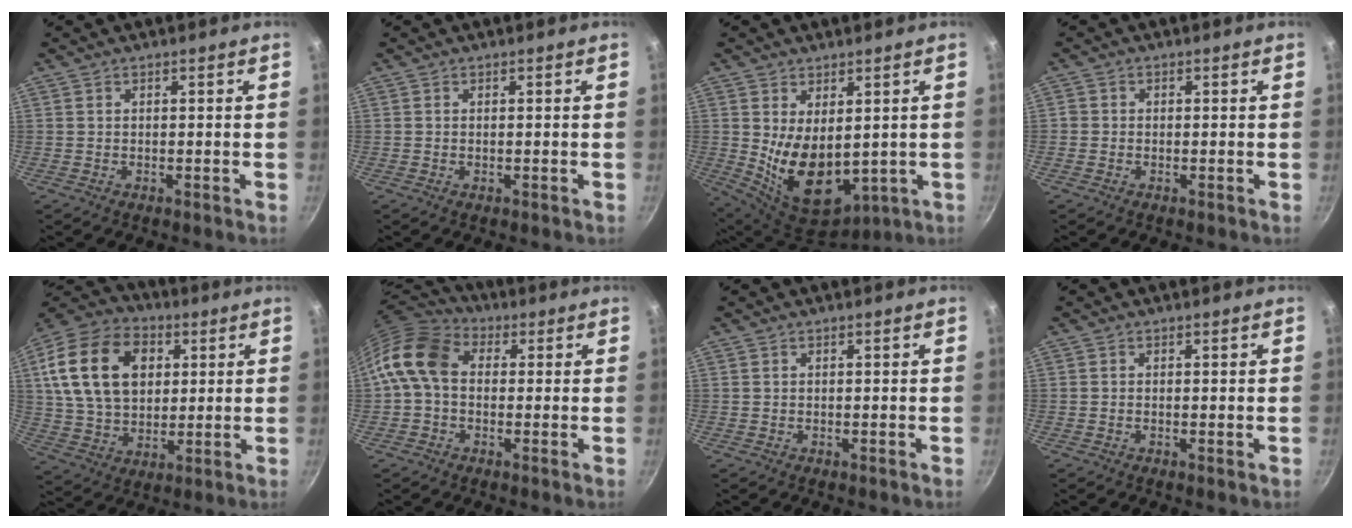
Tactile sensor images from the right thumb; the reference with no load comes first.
{"total": 0.0}
{"total": 13.1, "force": [0.9, 7.9, 10.4], "torque": [-0.155, -0.038, 0.045]}
{"total": 1.0, "force": [-0.3, 0.9, 0.2], "torque": [-0.003, 0.001, -0.008]}
{"total": 20.8, "force": [5.3, 14.7, 13.8], "torque": [-0.233, 0.006, 0.091]}
{"total": 11.6, "force": [0.8, 8.6, 7.7], "torque": [-0.131, 0.028, -0.007]}
{"total": 0.0}
{"total": 0.0}